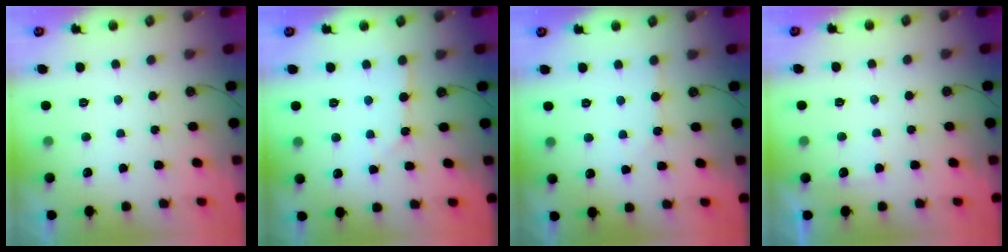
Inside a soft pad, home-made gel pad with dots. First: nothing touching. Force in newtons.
{"total": 3.5, "press": 3.5, "slide": 0.4}
{"total": 2.6, "press": 2.5, "slide": 0.5}
{"total": 2.2, "press": 2.2, "slide": 0.3}